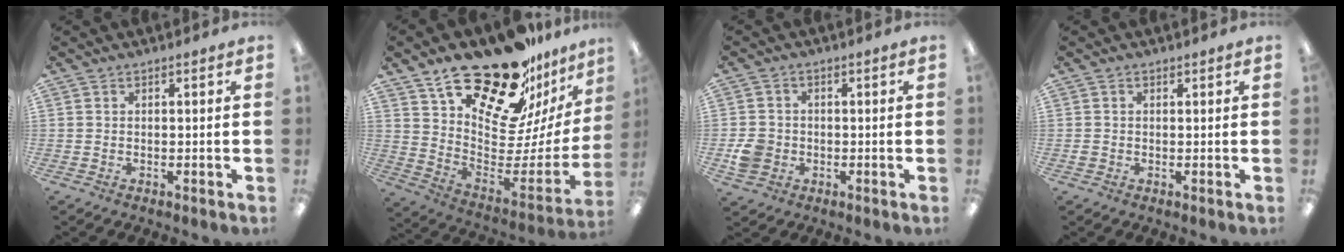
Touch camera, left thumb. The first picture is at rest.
{"total": 23.7, "force": [19.0, 8.9, 11.1], "torque": [-0.167, -0.150, 0.331]}
{"total": 5.9, "force": [-1.3, 5.3, 2.2], "torque": [-0.028, 0.010, -0.021]}
{"total": 1.1, "force": [0.1, 1.1, 0.3], "torque": [-0.006, 0.005, -0.001]}